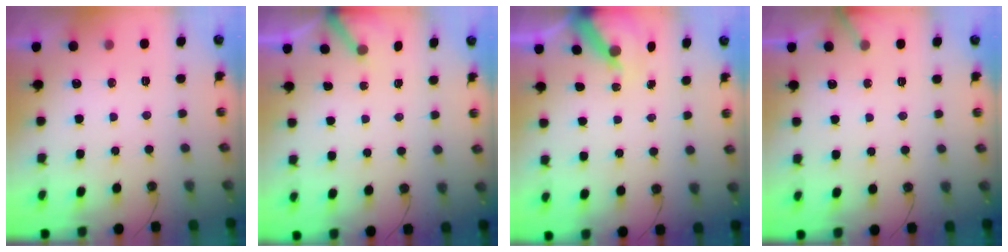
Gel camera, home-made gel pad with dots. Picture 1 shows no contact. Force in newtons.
{"total": 2.8, "press": 2.8, "slide": 0.3}
{"total": 6.0, "press": 5.9, "slide": 0.7}
{"total": 2.7, "press": 2.7, "slide": 0.2}